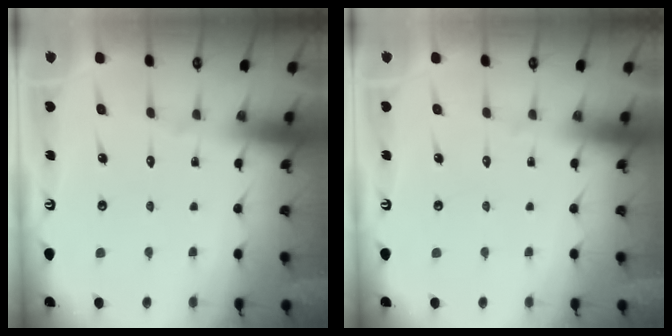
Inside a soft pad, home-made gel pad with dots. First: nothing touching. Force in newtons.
{"total": 0.0}